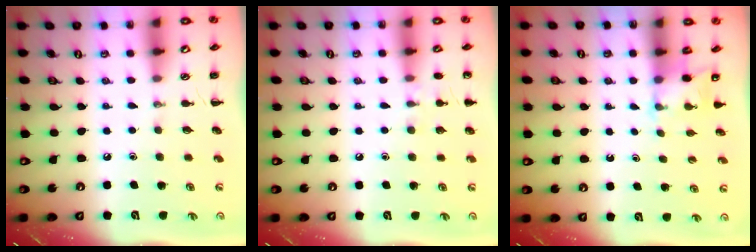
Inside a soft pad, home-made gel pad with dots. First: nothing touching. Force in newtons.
{"total": 5.6, "press": 5.4, "slide": 1.4}
{"total": 2.8, "press": 2.7, "slide": 0.9}